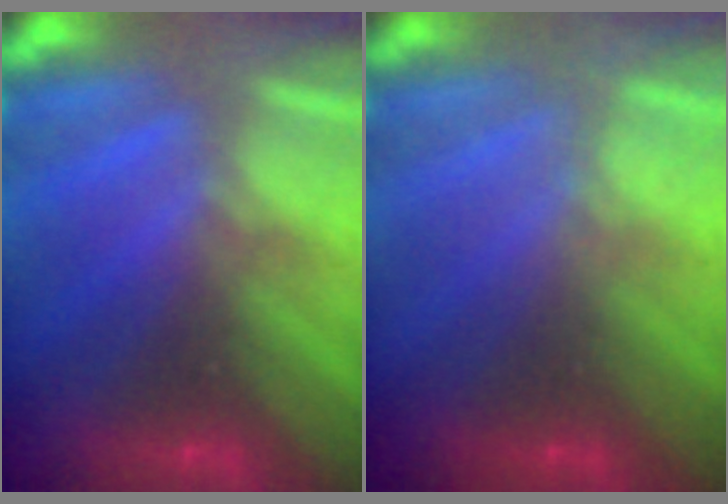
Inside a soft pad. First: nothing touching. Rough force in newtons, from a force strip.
{"total": 1.2}